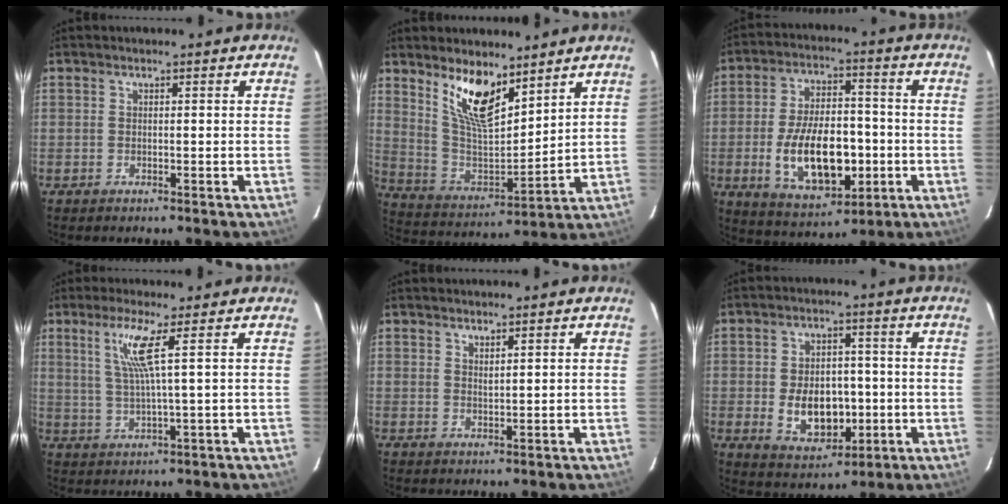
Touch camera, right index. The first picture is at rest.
{"total": 12.8, "force": [8.6, 4.5, 8.3], "torque": [-0.159, -0.006, 0.174]}
{"total": 16.5, "force": [-3.7, 8.5, 13.7], "torque": [-0.262, 0.001, -0.042]}
{"total": 6.0, "force": [2.5, -1.1, 5.4], "torque": [-0.102, -0.005, 0.053]}
{"total": 1.3, "force": [1.1, 0.2, 0.7], "torque": [-0.013, 0.000, 0.019]}
{"total": 10.7, "force": [-1.8, 7.2, 7.7], "torque": [-0.153, -0.001, -0.011]}